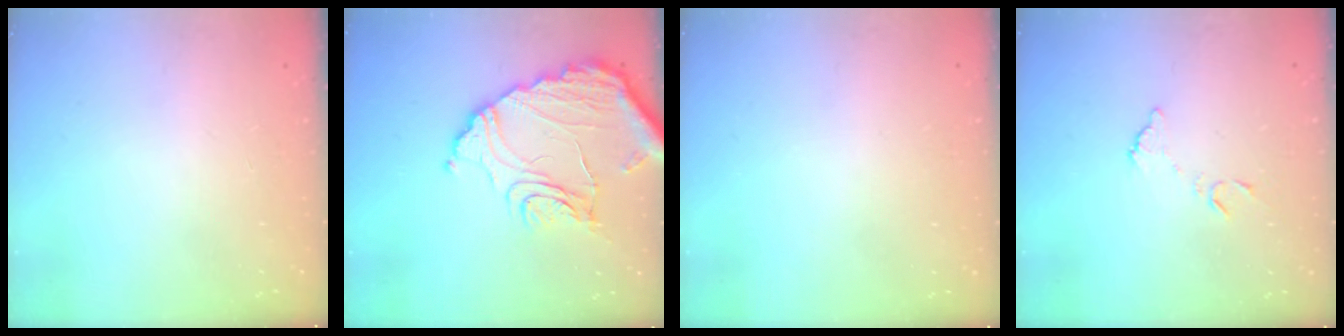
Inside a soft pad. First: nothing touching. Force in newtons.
{"total": 16.7, "press": 16.6, "slide": 1.5}
{"total": 3.2, "press": 3.2, "slide": 0.1}
{"total": 6.5, "press": 6.4, "slide": 0.7}